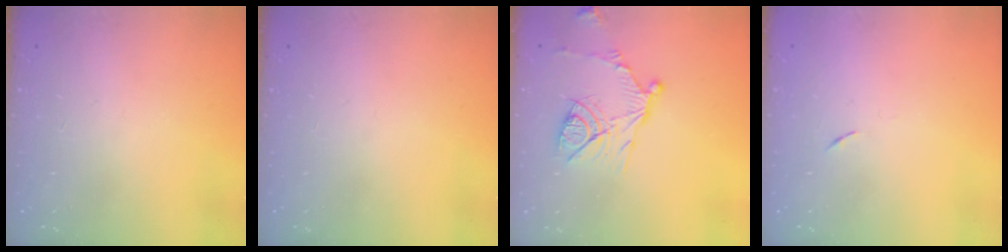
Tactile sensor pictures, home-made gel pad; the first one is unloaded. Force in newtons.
{"total": 0.0}
{"total": 12.8, "press": 12.8, "slide": 0.8}
{"total": 3.8, "press": 3.7, "slide": 0.7}